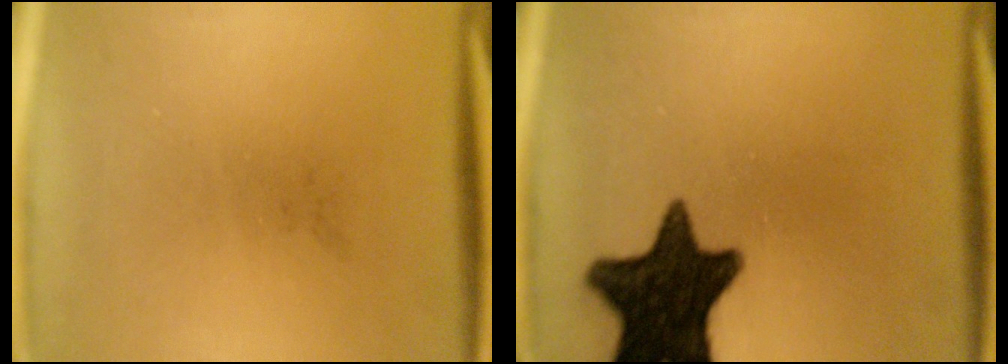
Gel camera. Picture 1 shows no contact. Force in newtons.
{"total": 15.9}